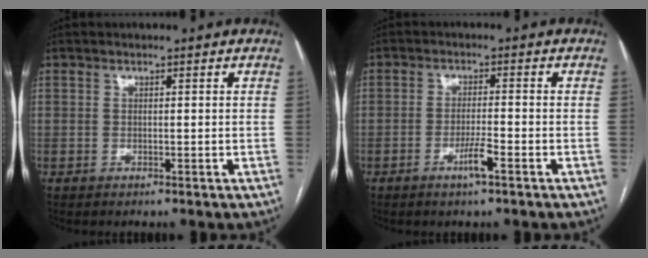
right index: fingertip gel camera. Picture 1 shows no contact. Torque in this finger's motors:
{"motor_torque": [0.85, -0.20, 0.30, 0.08]}